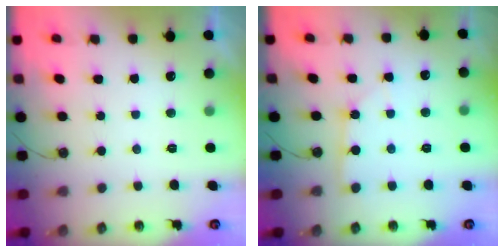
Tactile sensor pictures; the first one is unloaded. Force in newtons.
{"total": 2.5, "press": 2.5, "slide": 0.2}